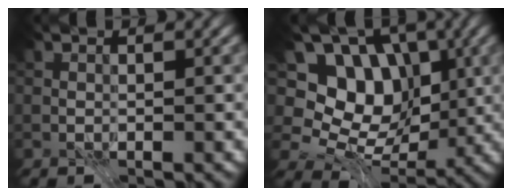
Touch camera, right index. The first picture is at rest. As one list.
[{"total": 10.8, "force": [2.2, 8.5, 6.3], "torque": [-0.112, 0.033, 0.018]}]